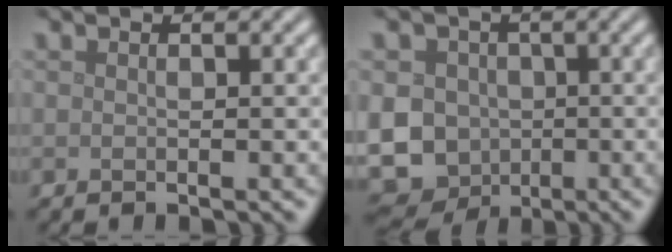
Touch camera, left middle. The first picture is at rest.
{"total": 12.3, "force": [-2.3, 11.1, 4.8], "torque": [-0.100, -0.014, -0.065]}